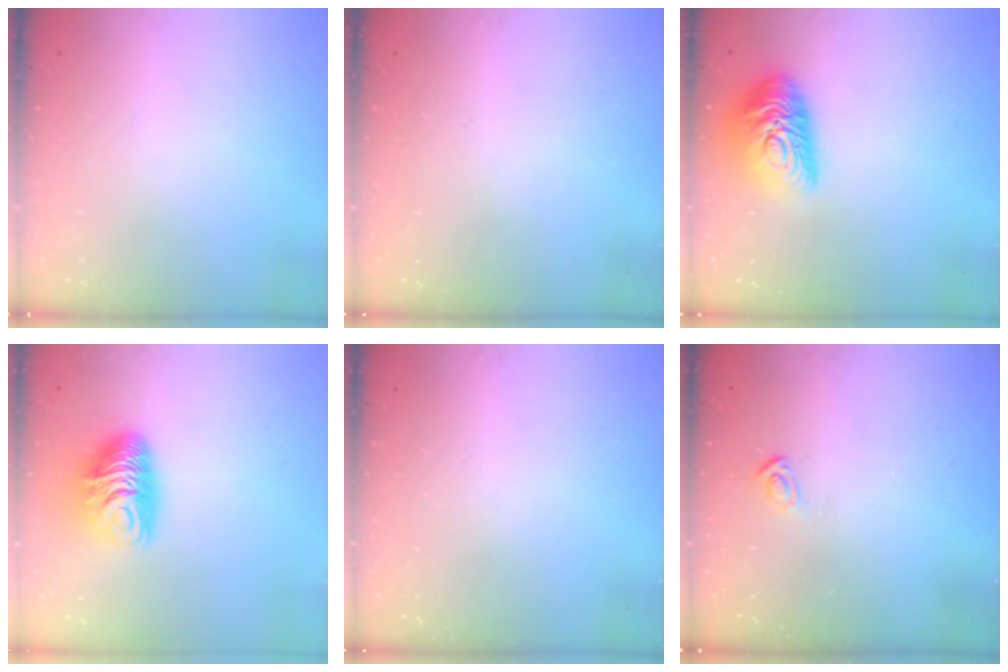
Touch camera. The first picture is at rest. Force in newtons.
{"total": 0.0}
{"total": 12.8, "press": 12.8, "slide": 0.9}
{"total": 11.6, "press": 11.6, "slide": 0.8}
{"total": 0.0}
{"total": 2.9, "press": 2.9, "slide": 0.3}